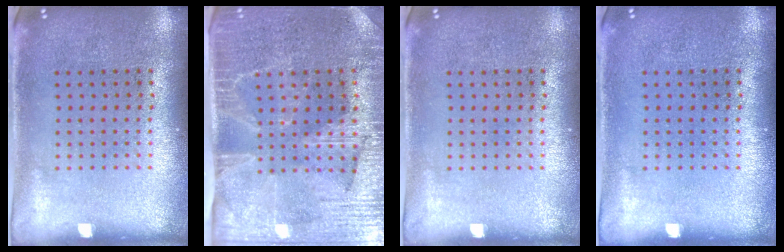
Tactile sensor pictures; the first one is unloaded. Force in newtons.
{"total": 4.0, "press": 3.5, "slide": 2.0}
{"total": 0.0}
{"total": 0.0}